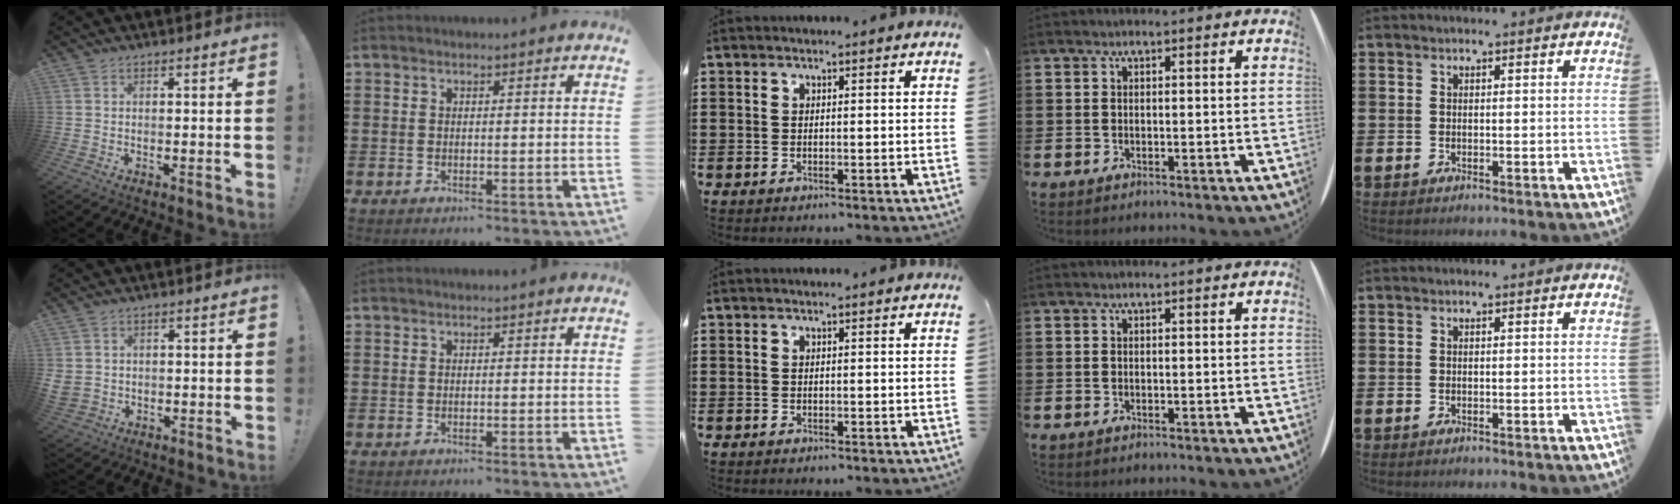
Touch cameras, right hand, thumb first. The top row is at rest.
{"thumb": {"total": 3.4, "force": [0.8, 3.2, 1.1], "torque": [-0.021, -0.004, 0.017]}}